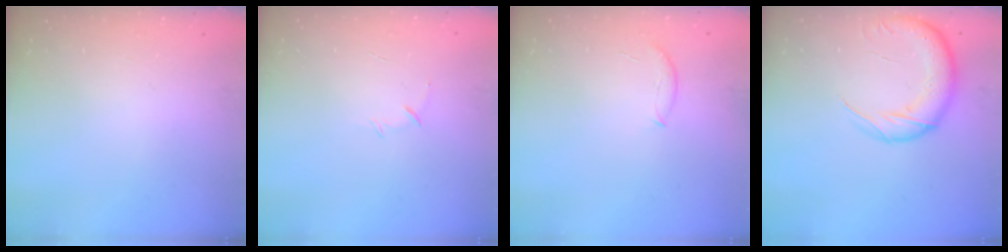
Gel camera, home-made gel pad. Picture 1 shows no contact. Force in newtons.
{"total": 5.0, "press": 4.8, "slide": 1.3}
{"total": 6.0, "press": 5.9, "slide": 1.3}
{"total": 16.6, "press": 16.0, "slide": 4.1}